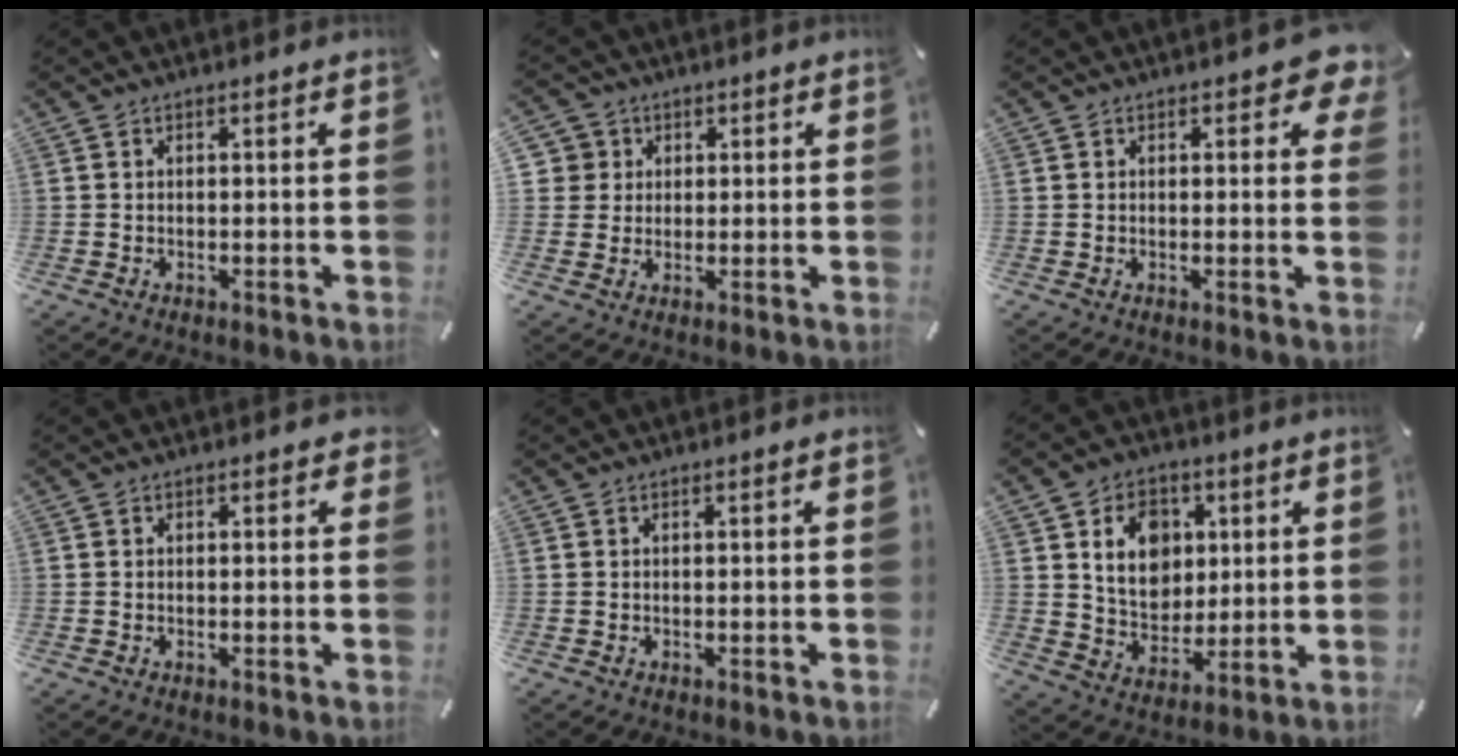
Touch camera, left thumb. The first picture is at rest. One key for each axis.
{"total": 5.7, "fx": 1.8, "fy": 5.4, "fz": 0.5, "tx": -0.004, "ty": 0.002, "tz": 0.032}
{"total": 4.6, "fx": 2.0, "fy": 2.3, "fz": 3.4, "tx": -0.032, "ty": -0.009, "tz": 0.031}
{"total": 0.7, "fx": 0.1, "fy": 0.5, "fz": 0.5, "tx": 0.004, "ty": -0.003, "tz": -0.002}
{"total": 0.0}
{"total": 11.7, "fx": 3.4, "fy": 9.7, "fz": 5.6, "tx": -0.089, "ty": -0.001, "tz": 0.068}